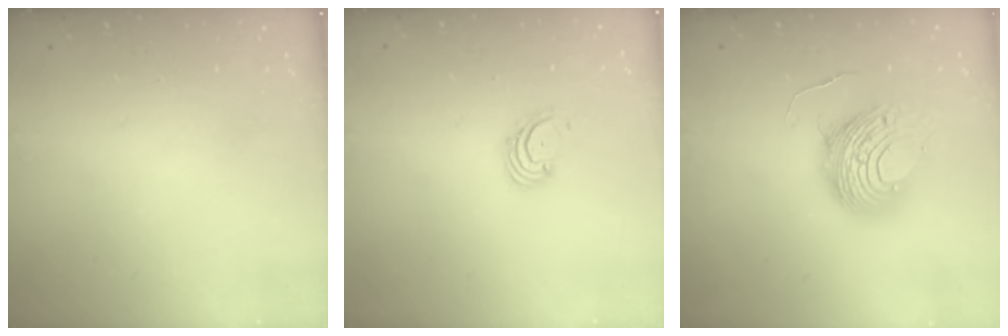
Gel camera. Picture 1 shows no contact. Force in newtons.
{"total": 1.8, "press": 1.7, "slide": 0.6}
{"total": 12.1, "press": 12.1, "slide": 1.2}